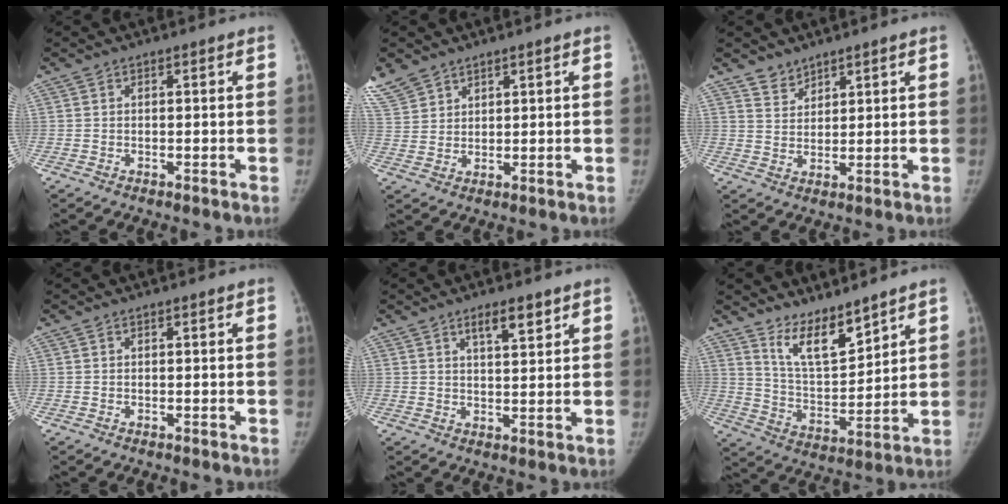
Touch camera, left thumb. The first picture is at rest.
{"total": 8.9, "force": [6.5, 5.1, 3.2], "torque": [-0.072, -0.006, 0.144]}
{"total": 3.3, "force": [2.9, 1.6, 0.3], "torque": [0.017, -0.024, 0.055]}
{"total": 0.0}
{"total": 5.1, "force": [3.3, 1.5, 3.6], "torque": [-0.047, -0.022, 0.053]}
{"total": 9.8, "force": [7.9, 2.7, 5.1], "torque": [-0.073, -0.074, 0.159]}